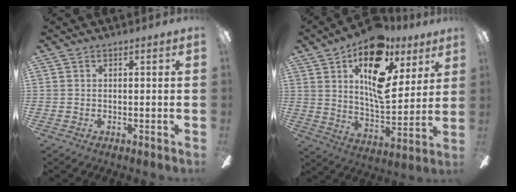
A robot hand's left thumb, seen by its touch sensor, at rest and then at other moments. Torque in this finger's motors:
{"motor_torque": [0.79, 0.55, 1.44, -1.33, 0.11]}